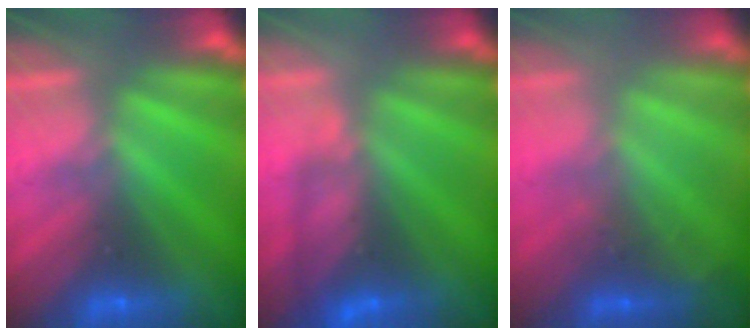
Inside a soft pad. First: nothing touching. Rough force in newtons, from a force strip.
{"total": 3.8}
{"total": 2.2}